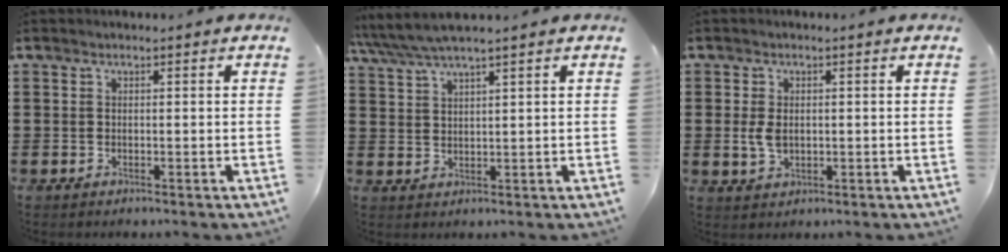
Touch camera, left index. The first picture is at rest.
{"total": 4.0, "force": [3.4, 0.2, 2.2], "torque": [-0.052, -0.008, 0.061]}
{"total": 3.0, "force": [0.0, 2.0, 2.2], "torque": [-0.061, 0.000, -0.004]}